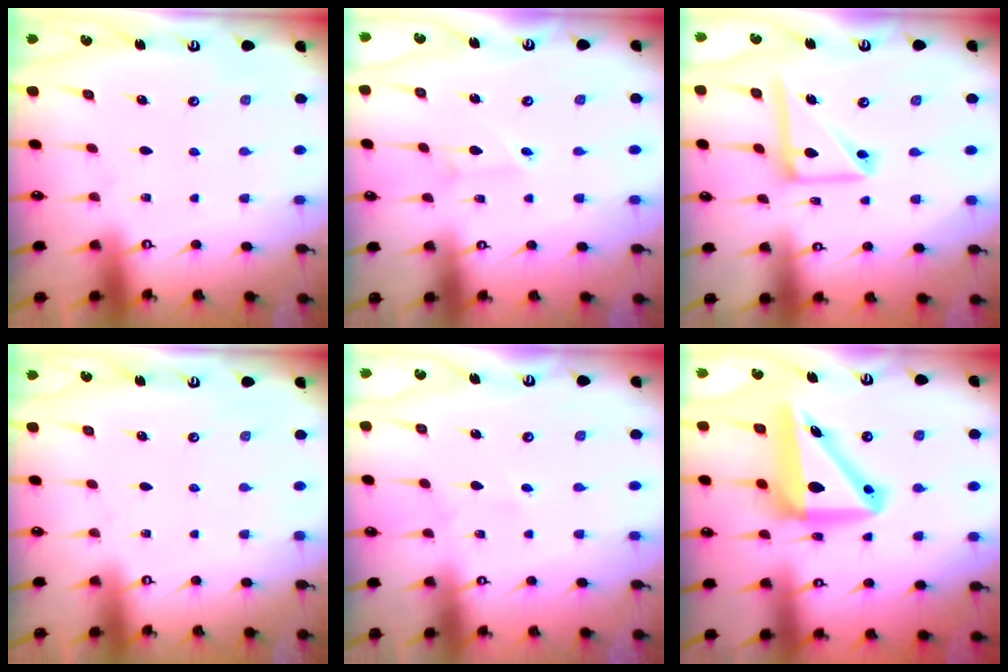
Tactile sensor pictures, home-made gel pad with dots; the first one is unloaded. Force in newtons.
{"total": 2.2, "press": 2.2, "slide": 0.1}
{"total": 14.6, "press": 14.5, "slide": 1.5}
{"total": 0.0}
{"total": 2.1, "press": 2.1, "slide": 0.2}
{"total": 13.3, "press": 13.0, "slide": 2.8}